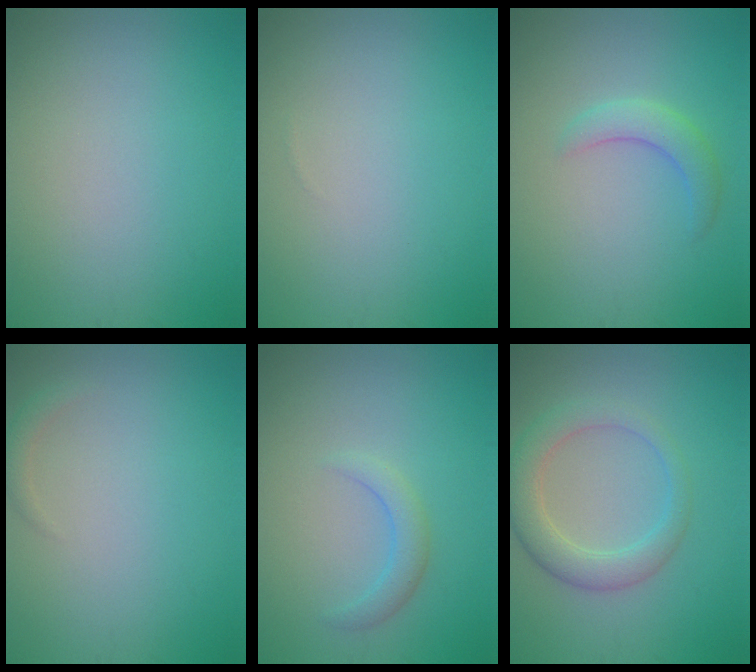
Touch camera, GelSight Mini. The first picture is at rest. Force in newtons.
{"total": 0.0}
{"total": 2.4, "press": 2.4, "slide": 0.1}
{"total": 0.9, "press": 0.9, "slide": 0.1}
{"total": 1.8, "press": 1.8, "slide": 0.2}
{"total": 4.0, "press": 3.9, "slide": 0.5}